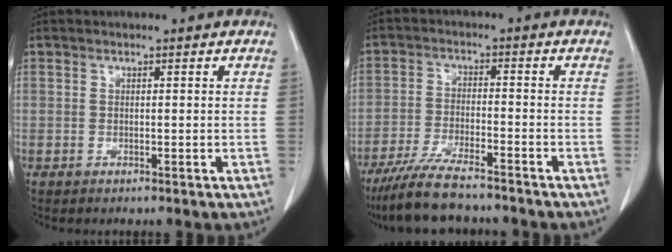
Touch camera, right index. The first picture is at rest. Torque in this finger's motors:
{"motor_torque": [0.71, -0.66, 0.26, 0.09]}